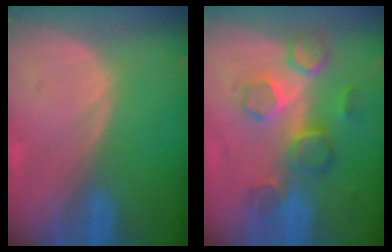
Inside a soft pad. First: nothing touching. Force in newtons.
{"total": 8.6, "press": 7.6, "slide": 4.0}